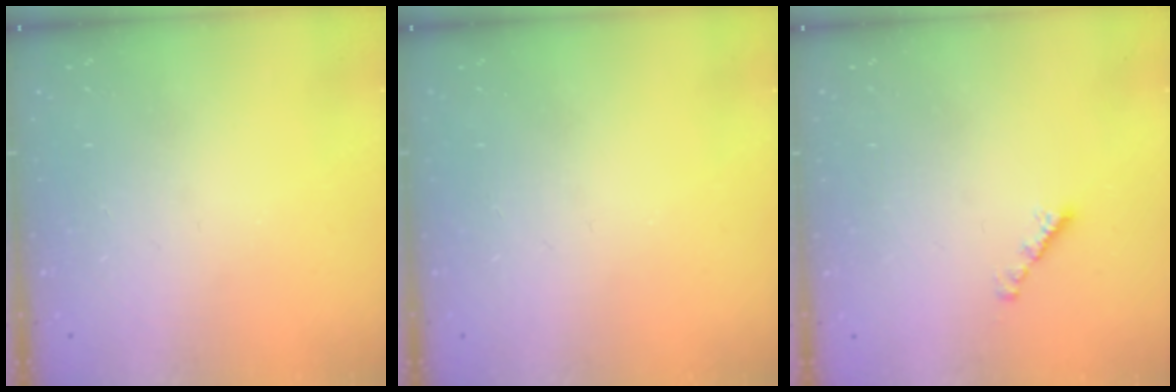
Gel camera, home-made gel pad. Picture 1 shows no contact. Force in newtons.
{"total": 0.0}
{"total": 2.2, "press": 2.1, "slide": 0.7}